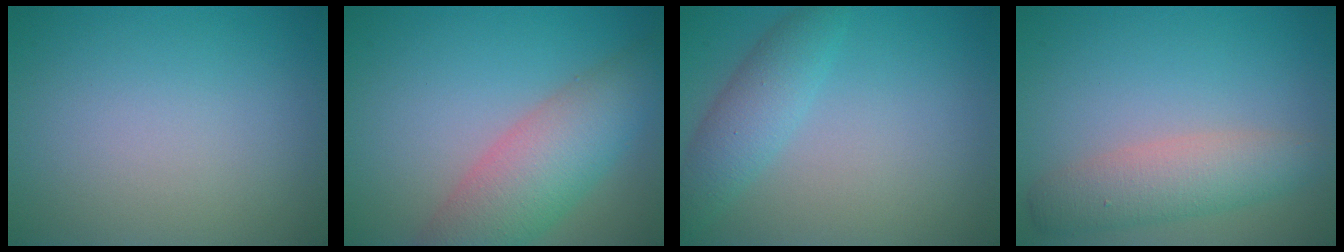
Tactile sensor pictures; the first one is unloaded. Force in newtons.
{"total": 6.7, "press": 6.7, "slide": 0.4}
{"total": 3.0, "press": 3.0, "slide": 0.2}
{"total": 4.1, "press": 4.1, "slide": 0.2}